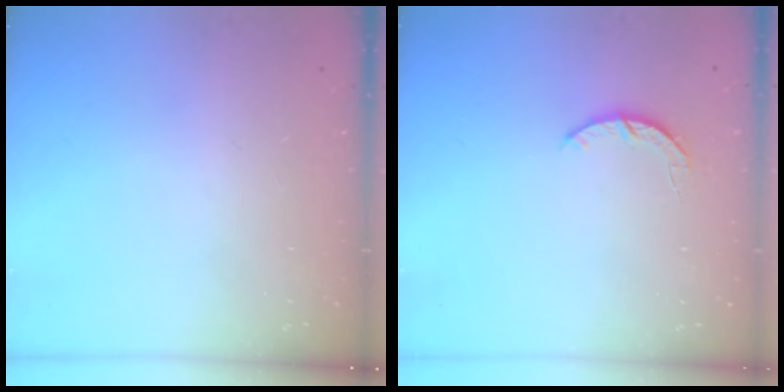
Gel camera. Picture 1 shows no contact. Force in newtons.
{"total": 3.3, "press": 3.3, "slide": 0.5}